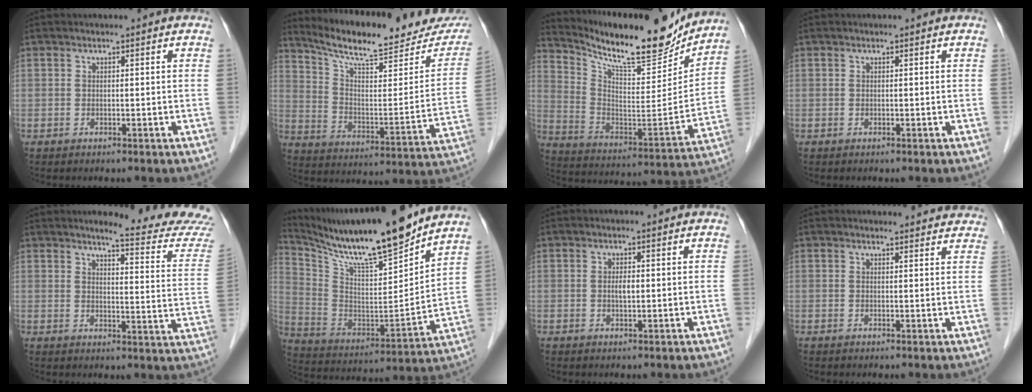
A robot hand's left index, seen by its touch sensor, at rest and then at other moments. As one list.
[{"total": 22.2, "force": [19.6, 3.7, 9.8], "torque": [-0.147, -0.039, 0.275]}, {"total": 20.6, "force": [18.6, 3.2, 8.3], "torque": [-0.154, -0.038, 0.289]}, {"total": 0.0}, {"total": 14.5, "force": [13.9, -1.0, 3.9], "torque": [-0.046, -0.093, 0.150]}, {"total": 21.1, "force": [18.0, 1.1, 10.9], "torque": [-0.201, -0.014, 0.309]}, {"total": 1.5, "force": [0.1, 0.5, 1.4], "torque": [-0.028, 0.001, 0.002]}, {"total": 7.3, "force": [7.1, 1.1, 1.2], "torque": [0.001, 0.002, 0.058]}]